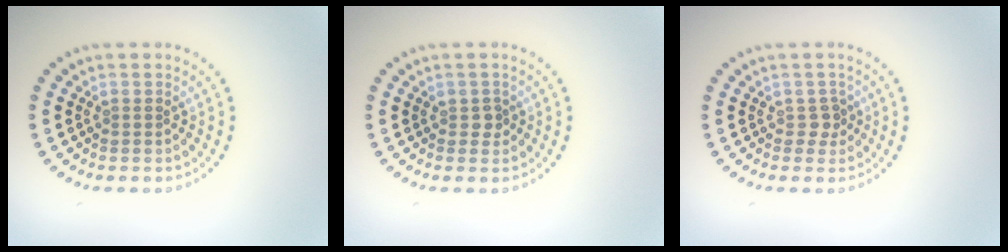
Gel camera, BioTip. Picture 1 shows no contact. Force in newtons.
{"total": 0.9, "press": 0.9, "slide": 0.2}
{"total": 1.2, "press": 0.9, "slide": 0.8}